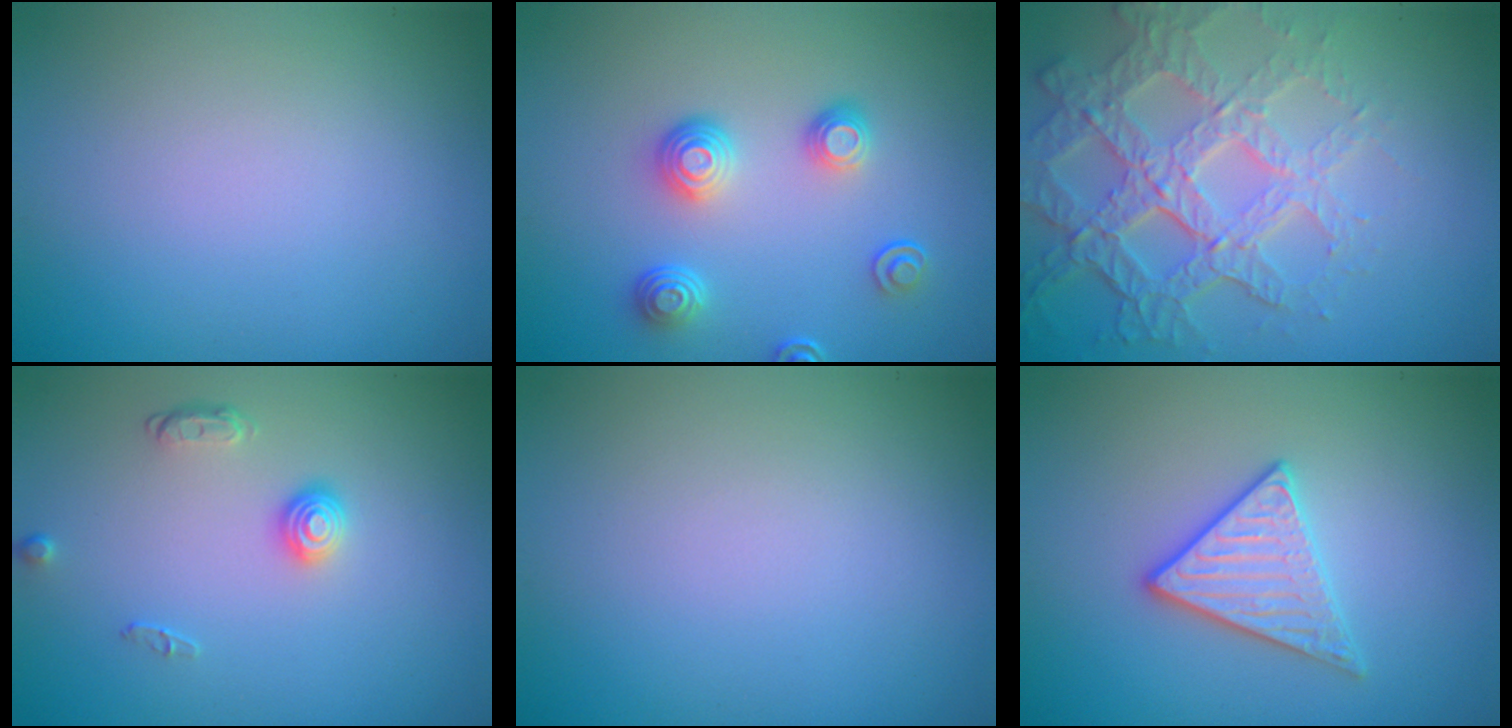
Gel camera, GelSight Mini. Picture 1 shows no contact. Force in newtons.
{"total": 3.5, "press": 2.8, "slide": 2.2}
{"total": 7.3, "press": 5.2, "slide": 5.2}
{"total": 1.7, "press": 1.4, "slide": 1.0}
{"total": 0.0}
{"total": 2.9, "press": 2.8, "slide": 0.7}